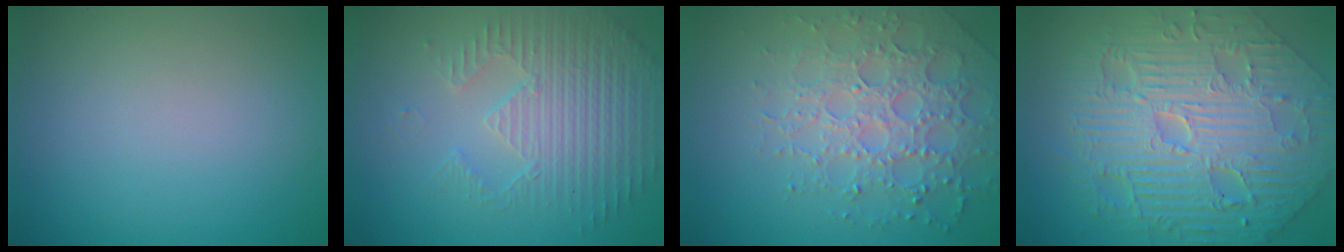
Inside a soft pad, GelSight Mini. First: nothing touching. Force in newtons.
{"total": 3.8, "press": 3.7, "slide": 1.0}
{"total": 4.6, "press": 4.4, "slide": 1.2}
{"total": 11.5, "press": 7.9, "slide": 8.4}